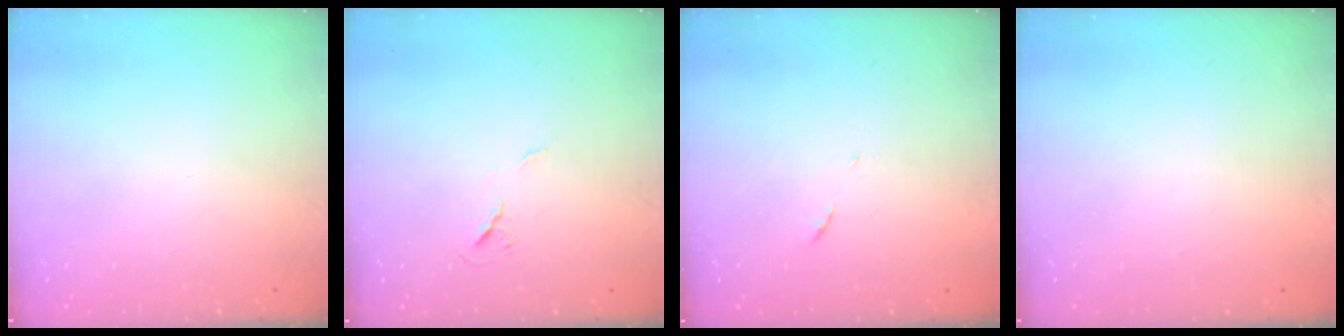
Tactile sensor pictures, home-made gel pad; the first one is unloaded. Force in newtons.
{"total": 5.8, "press": 5.4, "slide": 2.2}
{"total": 5.6, "press": 5.6, "slide": 0.4}
{"total": 1.5, "press": 1.5, "slide": 0.1}